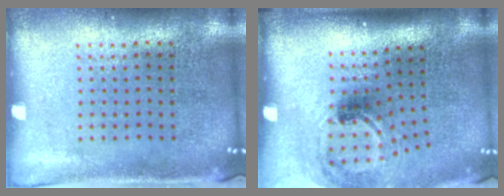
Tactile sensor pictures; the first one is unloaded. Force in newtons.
{"total": 1.5, "press": 1.2, "slide": 1.0}